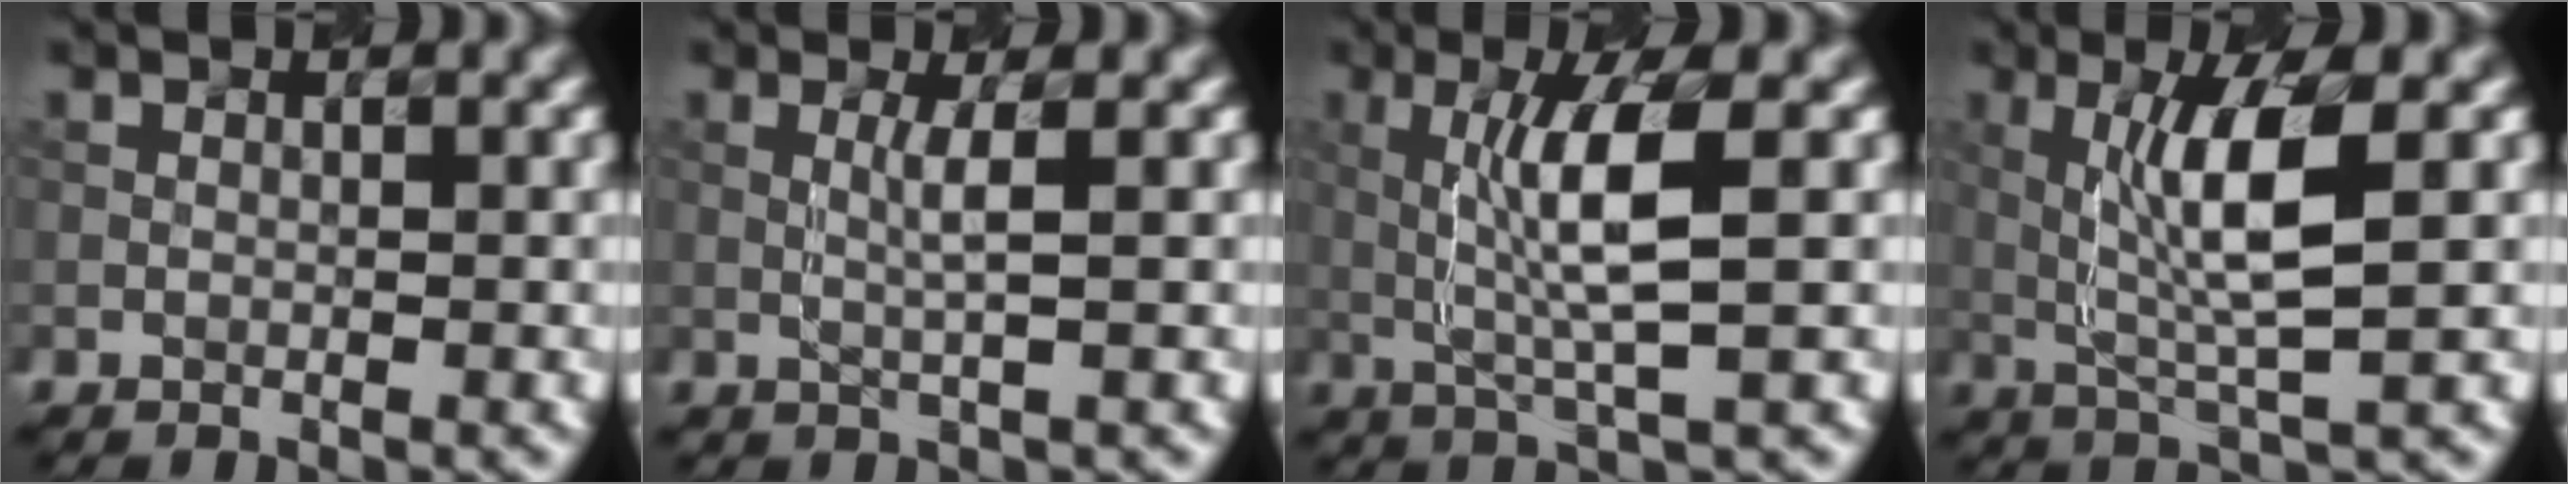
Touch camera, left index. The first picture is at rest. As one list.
[{"total": 1.7, "force": [0.2, 0.0, 1.7], "torque": [-0.039, 0.002, 0.010]}, {"total": 5.2, "force": [0.5, 0.4, 5.1], "torque": [-0.112, 0.005, 0.025]}, {"total": 5.8, "force": [1.0, 0.8, 5.6], "torque": [-0.117, 0.002, 0.032]}]